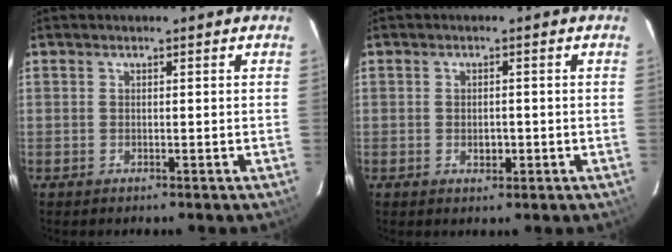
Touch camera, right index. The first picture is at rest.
{"total": 2.2, "force": [-0.6, 1.5, 1.6], "torque": [-0.024, -0.001, -0.007]}